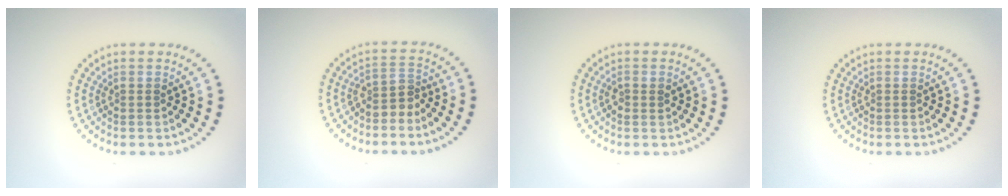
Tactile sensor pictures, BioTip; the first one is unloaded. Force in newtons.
{"total": 2.2, "press": 1.5, "slide": 1.6}
{"total": 0.9, "press": 0.8, "slide": 0.2}
{"total": 0.0}